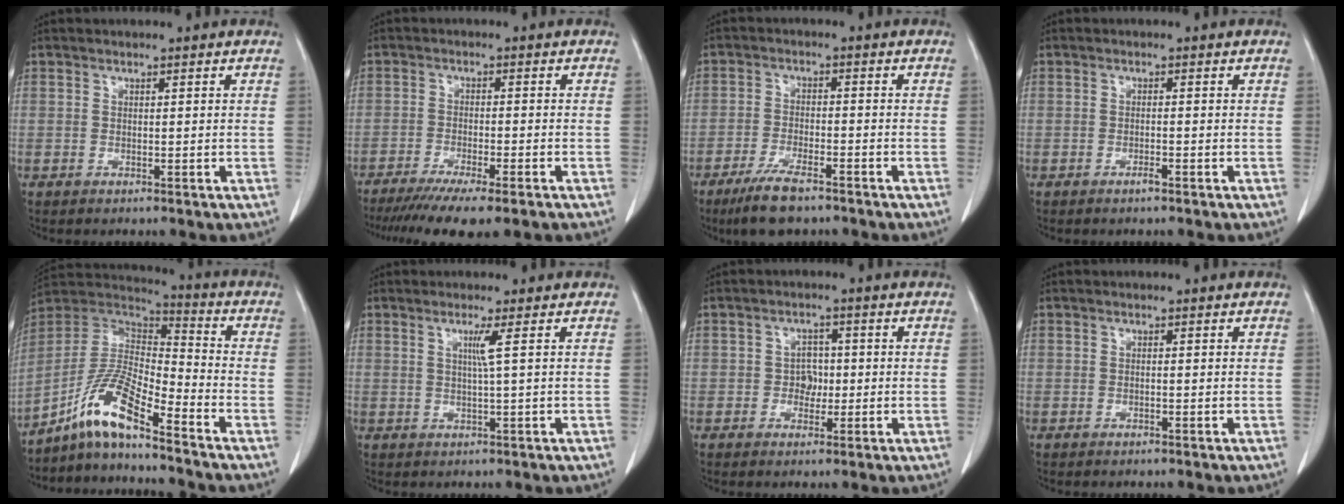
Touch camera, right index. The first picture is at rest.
{"total": 12.0, "force": [-9.4, 1.0, 7.5], "torque": [-0.107, -0.026, -0.144]}
{"total": 7.4, "force": [-5.5, 1.6, 4.7], "torque": [-0.091, -0.015, -0.094]}
{"total": 1.1, "force": [-0.8, 0.0, 0.8], "torque": [-0.018, -0.001, -0.015]}
{"total": 11.3, "force": [-8.1, 1.1, 7.9], "torque": [-0.172, 0.011, -0.154]}
{"total": 2.2, "force": [0.6, -0.9, 1.9], "torque": [-0.040, -0.003, 0.014]}
{"total": 2.8, "force": [-0.4, 2.2, 1.7], "torque": [-0.019, 0.007, -0.008]}
{"total": 0.0}